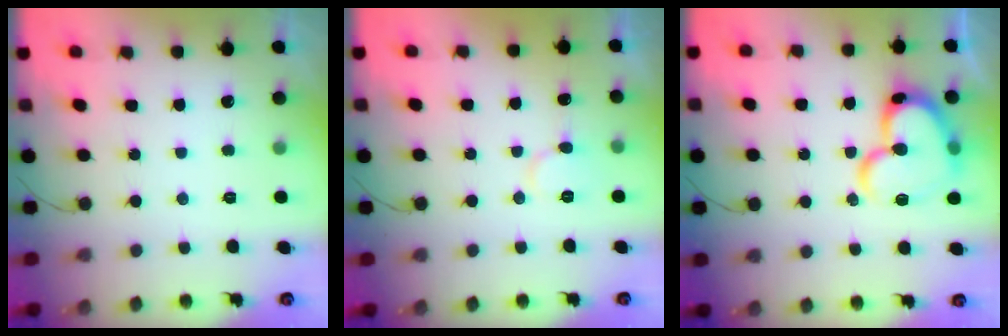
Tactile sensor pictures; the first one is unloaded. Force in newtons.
{"total": 7.0, "press": 7.0, "slide": 0.6}
{"total": 20.2, "press": 20.1, "slide": 2.3}